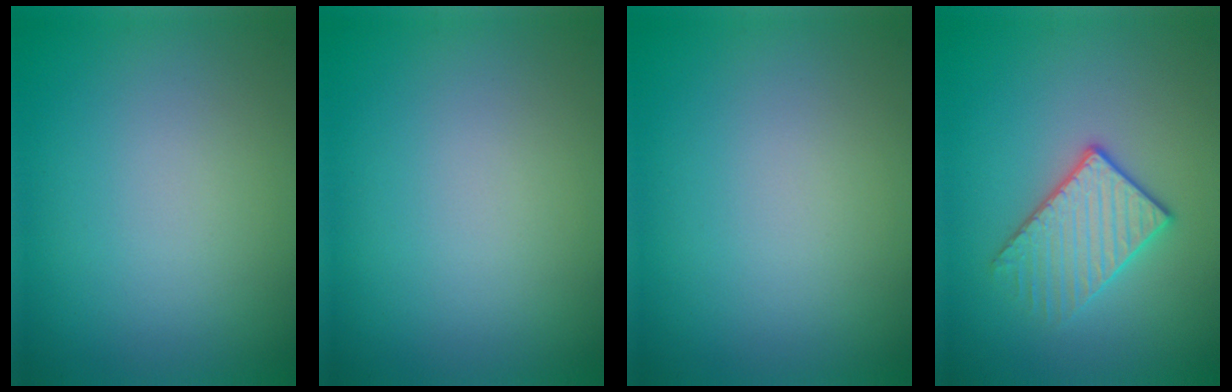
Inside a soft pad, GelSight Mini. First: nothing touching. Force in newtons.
{"total": 0.0}
{"total": 0.0}
{"total": 3.0, "press": 2.9, "slide": 0.8}